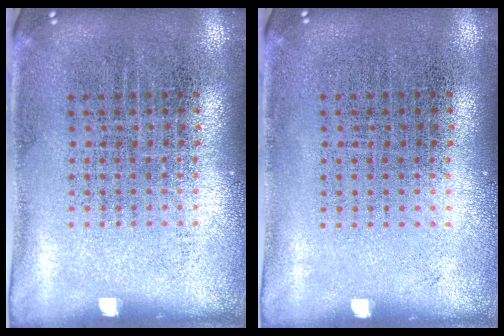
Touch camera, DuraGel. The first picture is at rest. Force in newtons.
{"total": 0.0}